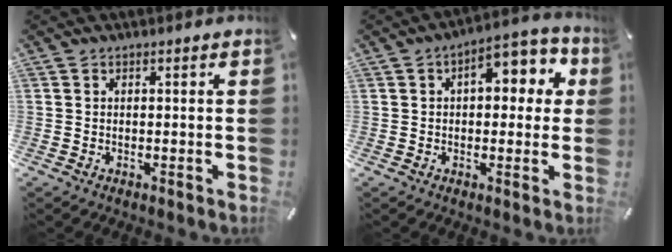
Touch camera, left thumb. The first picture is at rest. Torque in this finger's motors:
{"motor_torque": [1.49, 1.52, 0.51, -0.29, 0.31]}